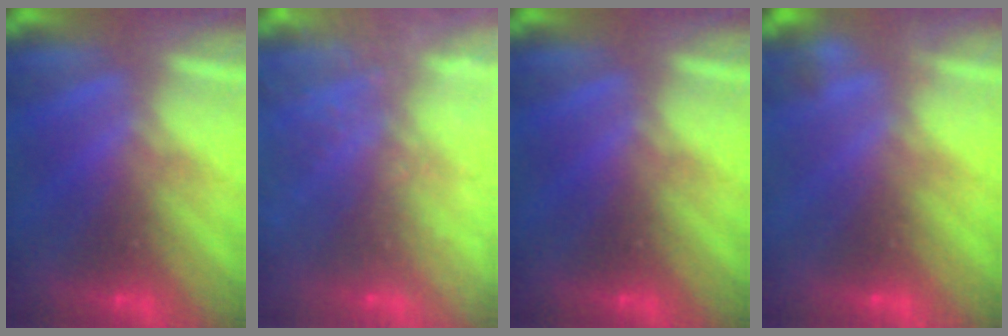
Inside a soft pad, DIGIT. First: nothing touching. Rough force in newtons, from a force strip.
{"total": 8.5}
{"total": 0.0}
{"total": 2.2}